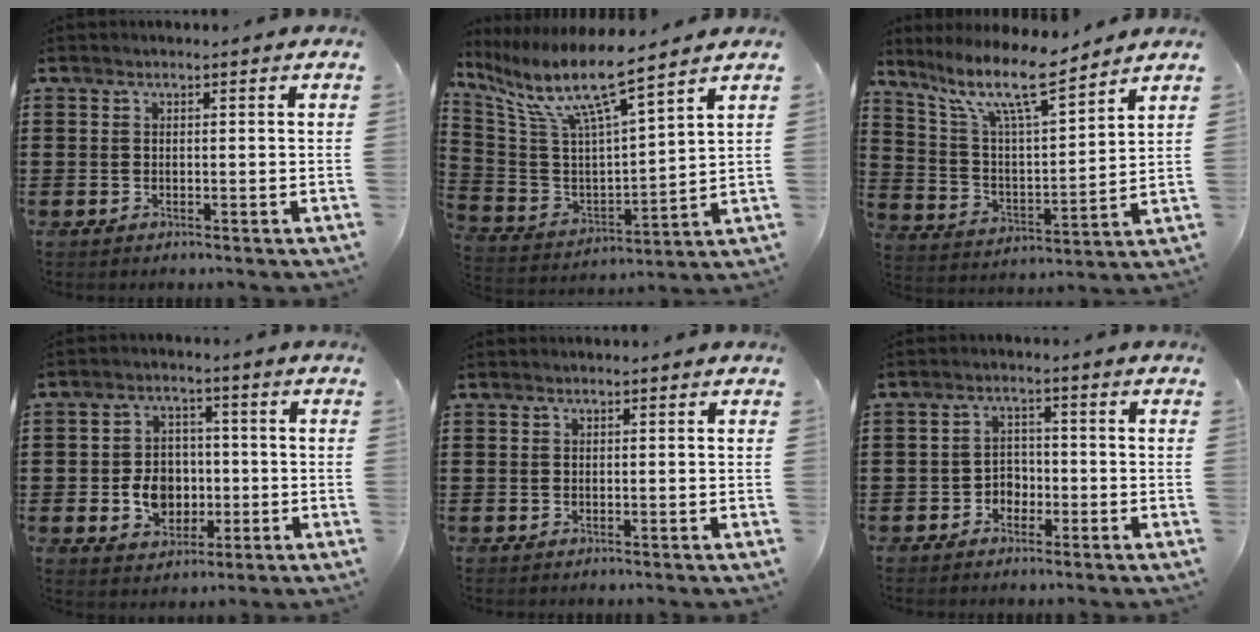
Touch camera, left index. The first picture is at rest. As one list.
[{"total": 10.3, "force": [7.5, 1.1, 7.1], "torque": [-0.164, -0.053, 0.121]}, {"total": 12.1, "force": [9.1, 2.2, 7.5], "torque": [-0.164, -0.041, 0.158]}, {"total": 6.6, "force": [-1.1, 5.3, 3.8], "torque": [-0.079, 0.009, -0.020]}, {"total": 0.0}, {"total": 2.7, "force": [-1.9, 1.8, 0.9], "torque": [-0.023, 0.006, -0.042]}]